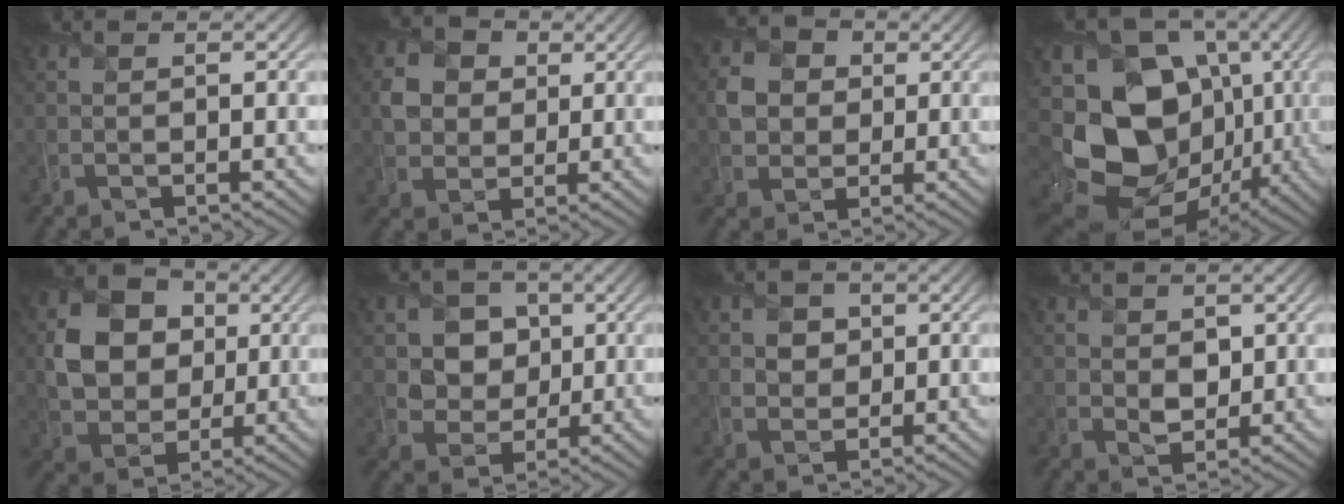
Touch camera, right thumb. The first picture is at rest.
{"total": 5.0, "force": [1.0, 4.4, 2.2], "torque": [-0.060, 0.005, 0.008]}
{"total": 4.6, "force": [0.5, 4.1, 2.1], "torque": [-0.050, 0.007, -0.001]}
{"total": 18.2, "force": [-2.2, 14.0, 11.3], "torque": [-0.239, -0.030, -0.024]}
{"total": 9.0, "force": [1.2, 7.4, 5.0], "torque": [-0.109, -0.001, 0.018]}
{"total": 7.7, "force": [2.3, 6.4, 3.5], "torque": [-0.100, -0.001, 0.043]}
{"total": 2.9, "force": [0.8, 2.4, 1.4], "torque": [-0.035, -0.005, 0.011]}
{"total": 2.3, "force": [0.6, 1.5, 1.6], "torque": [-0.038, -0.007, 0.011]}